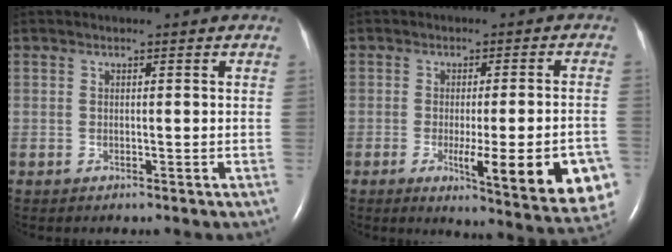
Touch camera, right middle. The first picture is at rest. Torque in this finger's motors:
{"motor_torque": [1.91, -0.23, 0.56, 0.14]}